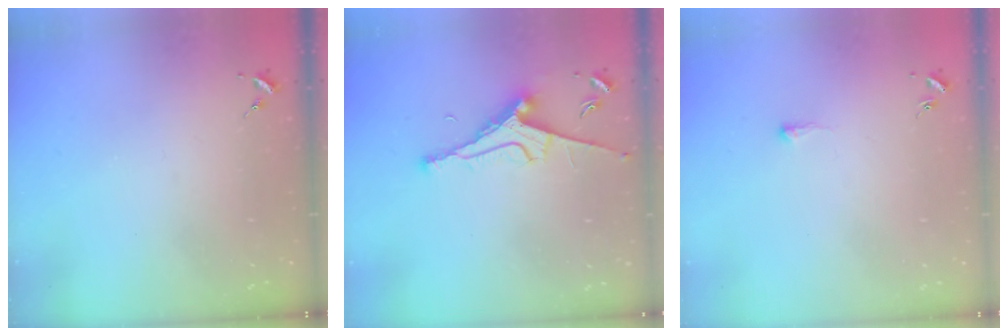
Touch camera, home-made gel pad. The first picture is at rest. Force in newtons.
{"total": 9.1, "press": 9.0, "slide": 1.3}
{"total": 3.3, "press": 3.2, "slide": 0.5}